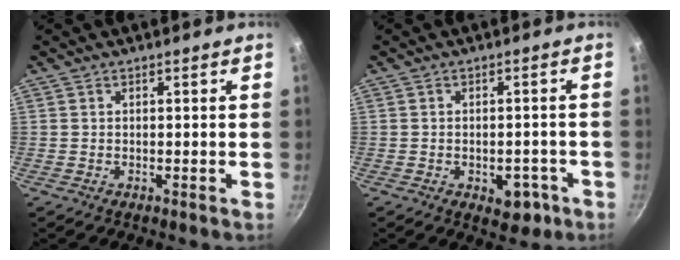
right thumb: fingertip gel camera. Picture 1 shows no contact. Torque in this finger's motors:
{"motor_torque": [-0.31, 0.17, 0.03, 0.46, 0.10]}